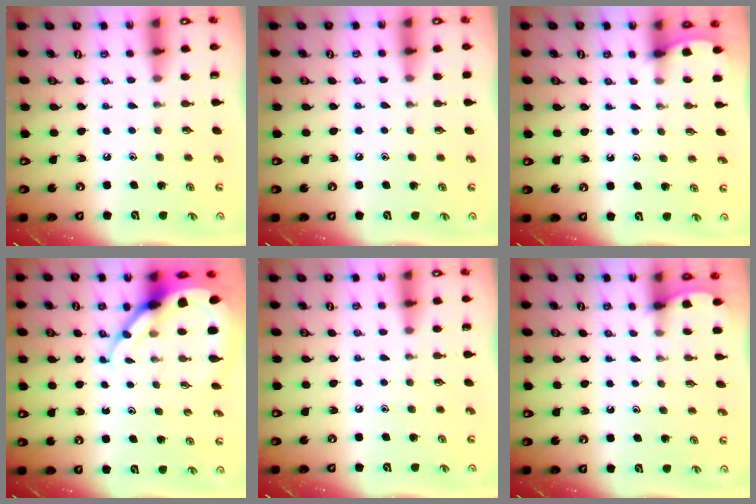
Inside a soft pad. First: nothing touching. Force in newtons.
{"total": 5.3, "press": 5.2, "slide": 0.7}
{"total": 1.9, "press": 1.9, "slide": 0.2}
{"total": 9.4, "press": 9.3, "slide": 0.9}
{"total": 0.0}
{"total": 1.9, "press": 1.9, "slide": 0.2}